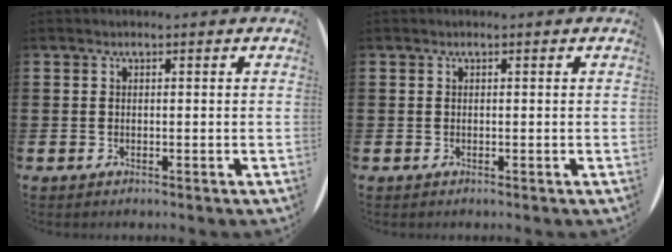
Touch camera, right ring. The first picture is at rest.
{"total": 0.0}